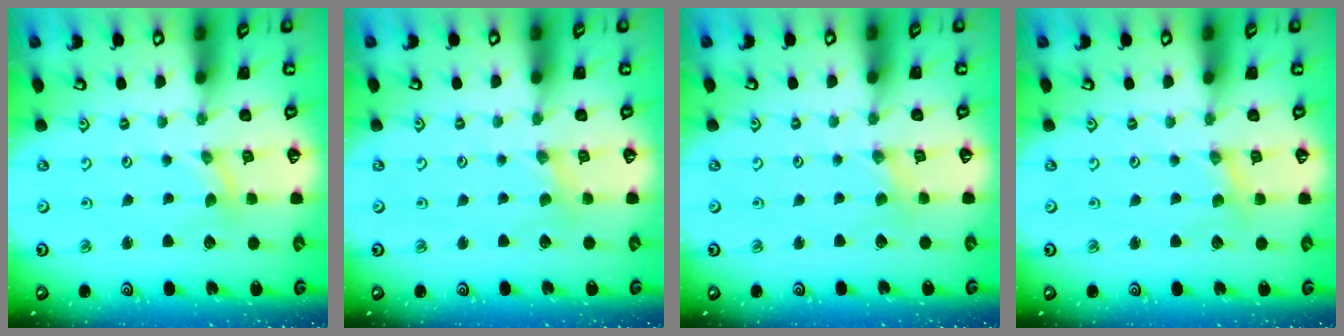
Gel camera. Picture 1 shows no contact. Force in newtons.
{"total": 1.5, "press": 1.5, "slide": 0.2}
{"total": 1.0, "press": 1.0, "slide": 0.2}
{"total": 0.6, "press": 0.6, "slide": 0.1}